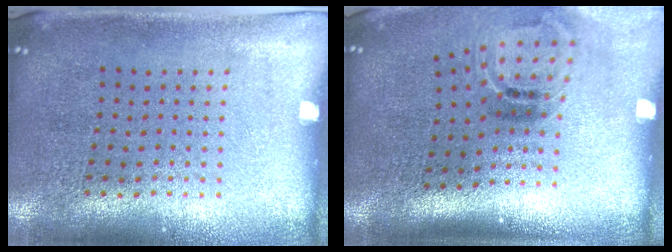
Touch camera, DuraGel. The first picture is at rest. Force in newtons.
{"total": 1.9, "press": 1.1, "slide": 1.5}